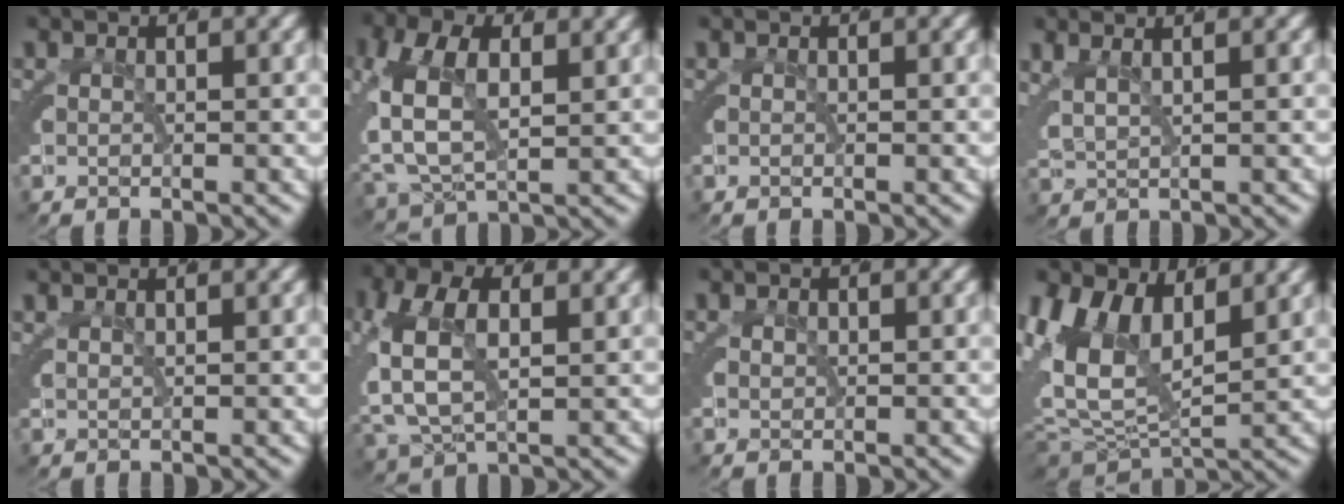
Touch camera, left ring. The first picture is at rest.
{"total": 6.7, "force": [0.9, 5.3, 4.0], "torque": [-0.114, -0.019, 0.016]}
{"total": 0.0}
{"total": 3.6, "force": [1.2, 2.8, 1.9], "torque": [-0.059, -0.005, 0.022]}
{"total": 1.4, "force": [1.1, 0.8, 0.6], "torque": [-0.018, 0.004, 0.016]}
{"total": 5.6, "force": [0.4, 4.4, 3.4], "torque": [-0.102, -0.019, 0.010]}
{"total": 0.6, "force": [0.1, 0.5, 0.0], "torque": [-0.001, -0.005, 0.004]}
{"total": 9.1, "force": [0.8, 6.8, 6.0], "torque": [-0.121, -0.012, 0.012]}